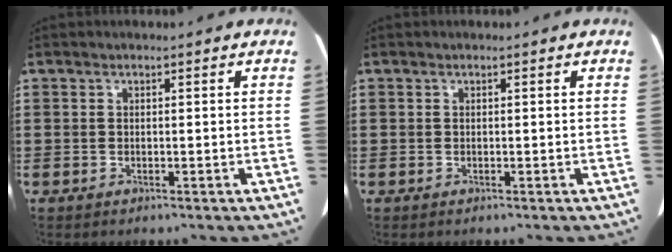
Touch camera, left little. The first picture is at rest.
{"total": 0.0}